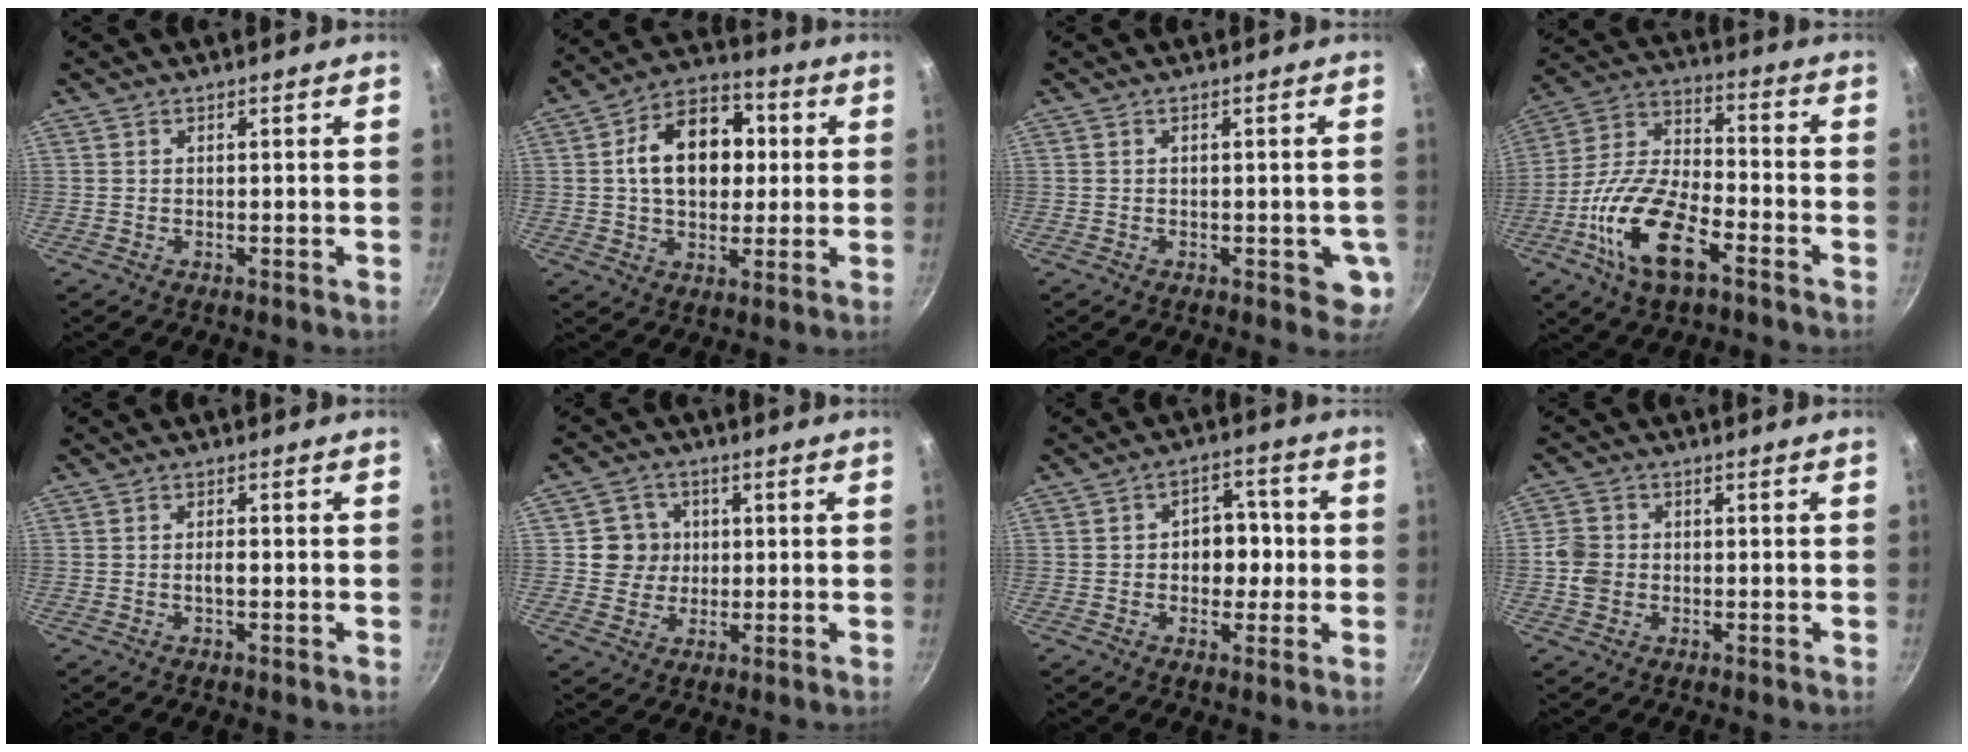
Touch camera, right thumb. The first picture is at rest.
{"total": 15.6, "force": [2.1, 11.0, 10.9], "torque": [-0.132, 0.022, 0.019]}
{"total": 4.6, "force": [-1.0, 2.4, 3.7], "torque": [-0.022, -0.003, -0.011]}
{"total": 17.8, "force": [-7.9, 8.0, 13.8], "torque": [-0.257, 0.040, -0.160]}
{"total": 1.6, "force": [-0.4, 0.6, 1.4], "torque": [-0.023, 0.008, -0.008]}
{"total": 6.2, "force": [0.8, 5.9, 1.6], "torque": [0.012, 0.004, 0.004]}
{"total": 7.9, "force": [-0.2, 6.0, 5.1], "torque": [-0.017, 0.015, -0.010]}
{"total": 4.9, "force": [-0.7, 4.3, 2.2], "torque": [-0.032, 0.010, -0.020]}